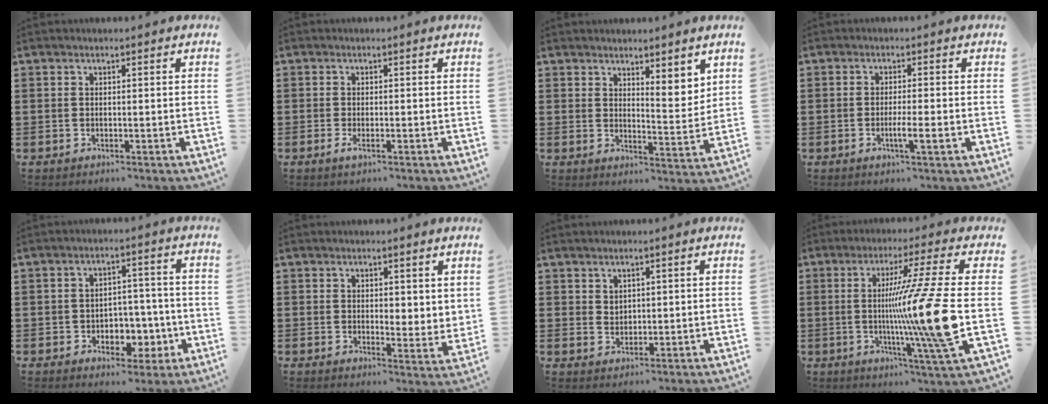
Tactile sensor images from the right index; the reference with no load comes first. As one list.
[{"total": 1.3, "force": [-0.5, 0.2, 1.1], "torque": [-0.027, -0.007, -0.011]}, {"total": 4.1, "force": [3.8, 1.0, 1.3], "torque": [-0.019, -0.015, 0.066]}, {"total": 3.5, "force": [-1.2, 0.0, 3.3], "torque": [-0.055, -0.009, -0.022]}, {"total": 5.2, "force": [-1.7, 4.2, 2.7], "torque": [-0.039, 0.008, -0.033]}, {"total": 2.6, "force": [2.2, 1.3, 0.5], "torque": [-0.008, 0.001, 0.040]}, {"total": 1.7, "force": [1.4, 1.0, 0.3], "torque": [-0.008, 0.003, 0.028]}, {"total": 15.6, "force": [-0.5, -0.8, 15.6], "torque": [-0.279, -0.019, -0.022]}]